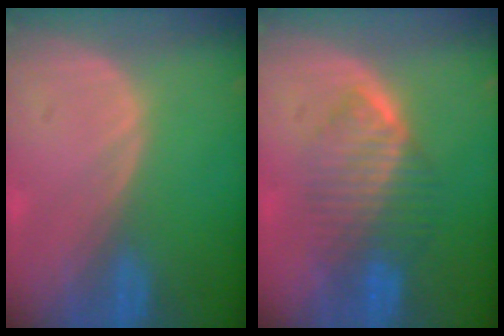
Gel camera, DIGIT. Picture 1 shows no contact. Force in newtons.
{"total": 6.5, "press": 6.5, "slide": 0.6}